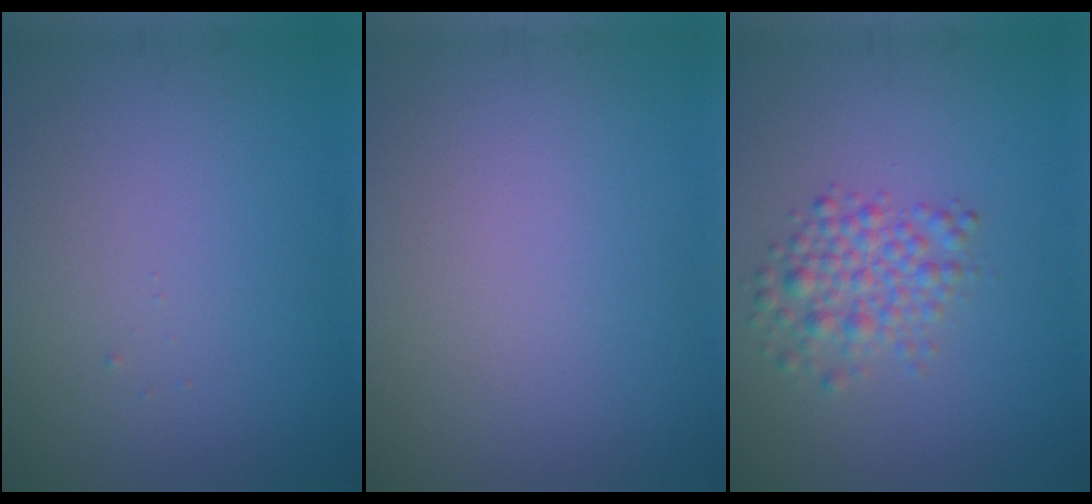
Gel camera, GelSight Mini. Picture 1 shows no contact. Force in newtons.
{"total": 0.0}
{"total": 3.2, "press": 3.2, "slide": 0.1}